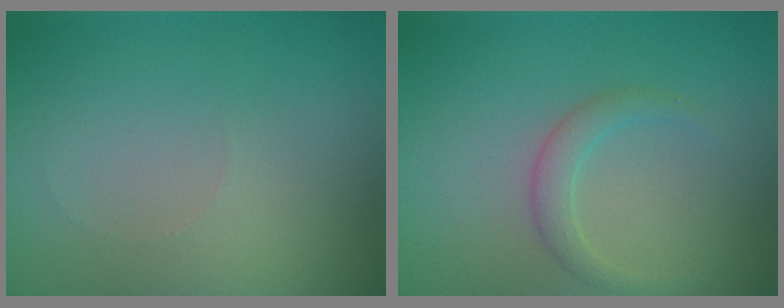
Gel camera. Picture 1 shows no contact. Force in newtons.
{"total": 1.7, "press": 1.7, "slide": 0.1}